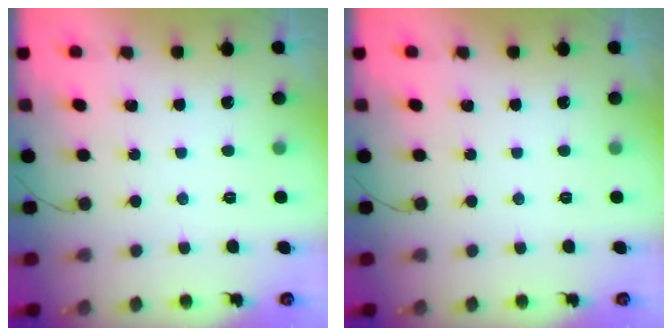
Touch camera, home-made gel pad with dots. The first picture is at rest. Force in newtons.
{"total": 0.0}